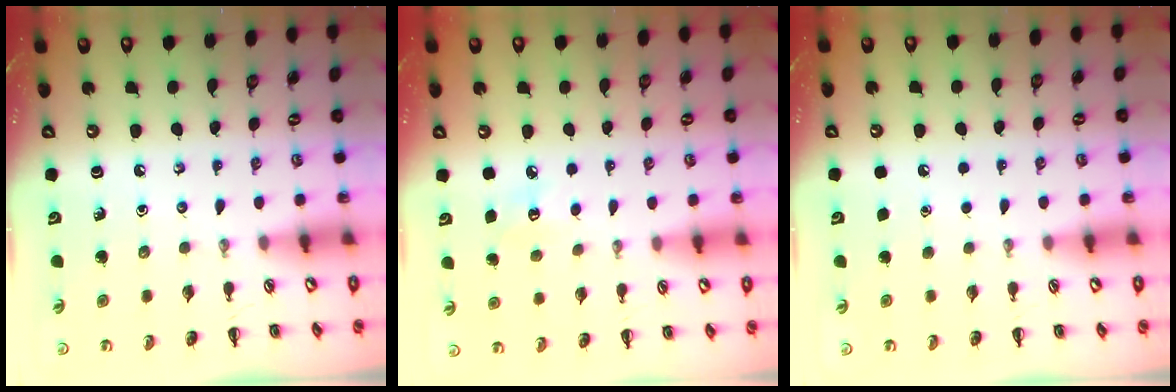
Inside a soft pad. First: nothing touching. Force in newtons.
{"total": 5.9, "press": 5.7, "slide": 1.5}
{"total": 1.9, "press": 1.9, "slide": 0.2}